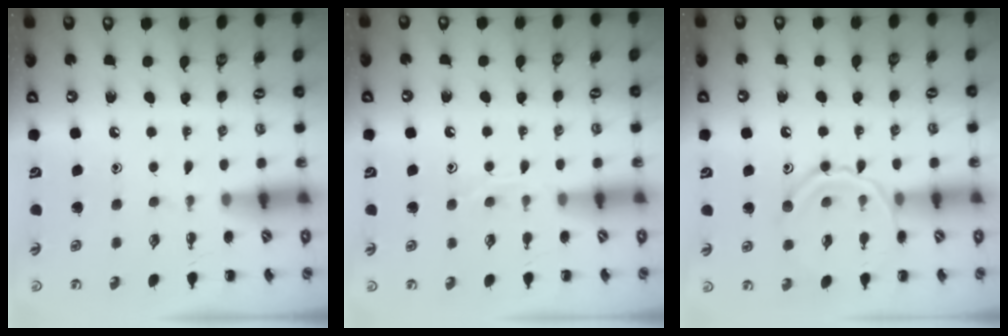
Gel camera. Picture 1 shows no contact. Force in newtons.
{"total": 7.0, "press": 7.0, "slide": 0.8}
{"total": 12.1, "press": 12.1, "slide": 0.3}